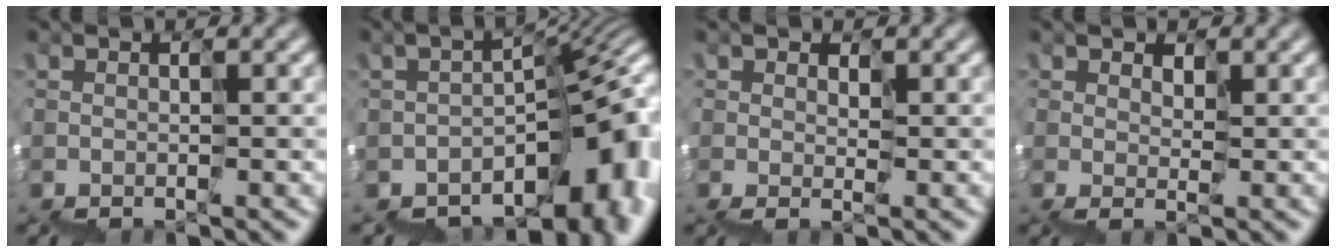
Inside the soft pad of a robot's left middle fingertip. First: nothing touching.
{"total": 11.9, "force": [-5.8, 6.1, 8.4], "torque": [-0.120, -0.009, -0.076]}
{"total": 0.9, "force": [0.7, 0.5, 0.5], "torque": [-0.012, 0.009, 0.013]}
{"total": 1.3, "force": [1.1, 0.7, 0.3], "torque": [-0.014, 0.013, 0.016]}